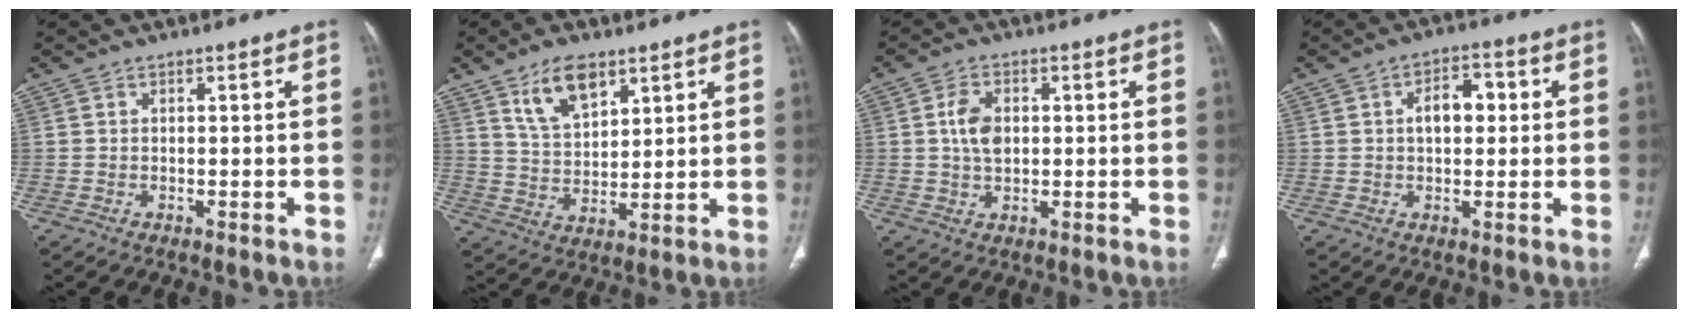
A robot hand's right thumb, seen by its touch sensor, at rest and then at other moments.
{"total": 9.5, "force": [5.8, 4.8, 5.9], "torque": [-0.090, -0.031, 0.114]}
{"total": 5.3, "force": [0.7, 3.4, 4.0], "torque": [-0.073, 0.000, 0.013]}
{"total": 6.4, "force": [0.9, 3.9, 5.0], "torque": [-0.064, 0.015, 0.010]}